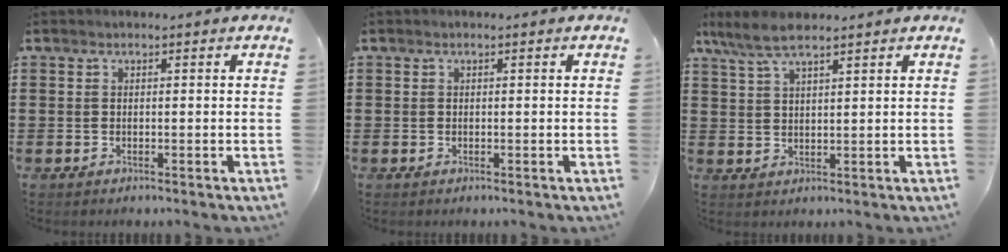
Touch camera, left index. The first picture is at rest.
{"total": 0.0}
{"total": 5.7, "force": [4.3, 1.2, 3.5], "torque": [-0.079, -0.002, 0.080]}